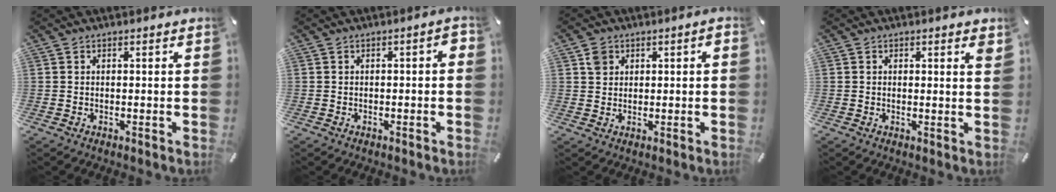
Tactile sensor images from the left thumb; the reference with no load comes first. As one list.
[{"total": 2.2, "force": [-1.0, 1.0, 1.7], "torque": [-0.029, 0.008, -0.019]}, {"total": 2.9, "force": [0.9, 2.5, 1.0], "torque": [-0.007, -0.001, 0.011]}, {"total": 1.3, "force": [0.6, 0.4, 1.1], "torque": [-0.008, -0.005, 0.006]}]